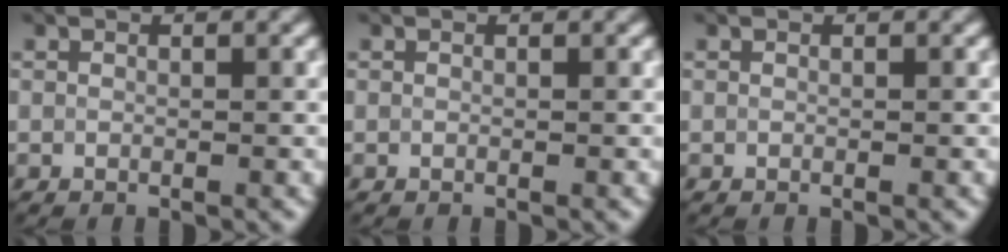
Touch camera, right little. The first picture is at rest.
{"total": 0.0}
{"total": 0.0}